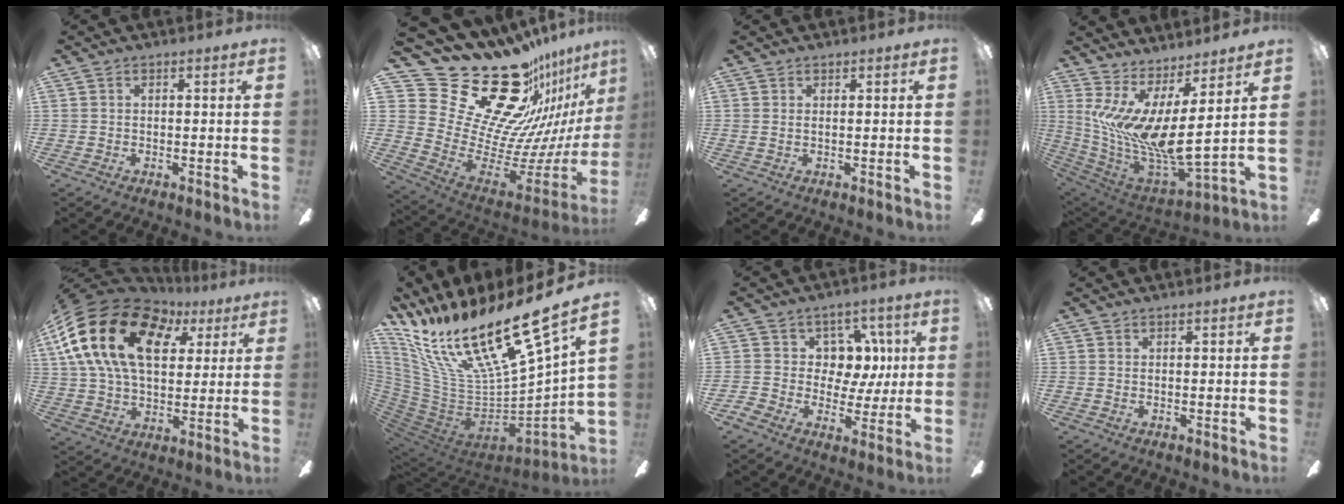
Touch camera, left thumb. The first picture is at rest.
{"total": 32.5, "force": [21.2, 16.2, 18.6], "torque": [-0.288, -0.202, 0.434]}
{"total": 0.7, "force": [0.4, 0.1, 0.6], "torque": [-0.015, 0.000, 0.007]}
{"total": 14.2, "force": [3.1, 3.3, 13.4], "torque": [-0.294, -0.069, 0.052]}
{"total": 21.7, "force": [8.2, 13.8, 14.7], "torque": [-0.299, -0.018, 0.137]}
{"total": 26.5, "force": [17.4, 7.0, 18.7], "torque": [-0.336, -0.144, 0.315]}
{"total": 9.8, "force": [1.8, 9.0, 3.4], "torque": [-0.051, -0.005, 0.042]}
{"total": 0.0}